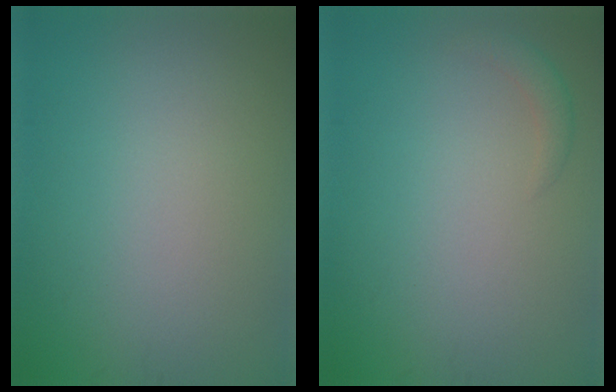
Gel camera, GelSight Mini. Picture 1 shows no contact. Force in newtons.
{"total": 1.1, "press": 1.1, "slide": 0.1}